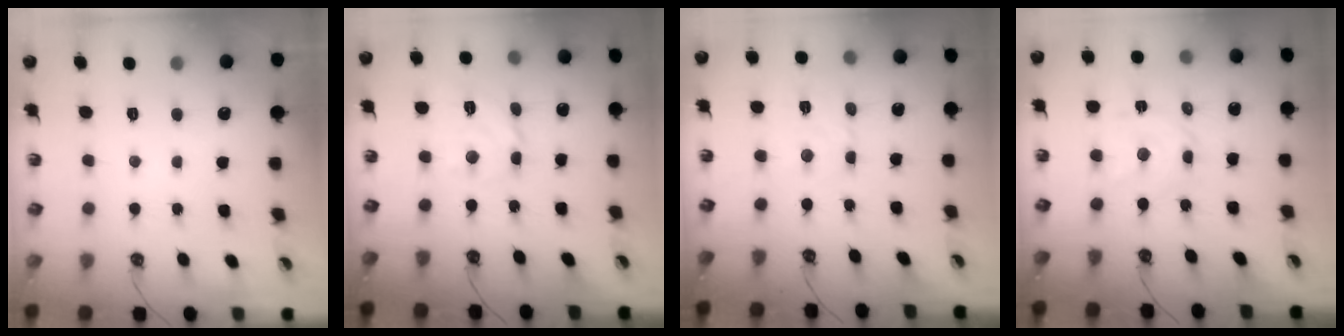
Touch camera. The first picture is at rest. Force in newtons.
{"total": 10.6, "press": 10.5, "slide": 1.3}
{"total": 3.4, "press": 3.3, "slide": 0.2}
{"total": 8.2, "press": 8.1, "slide": 1.2}